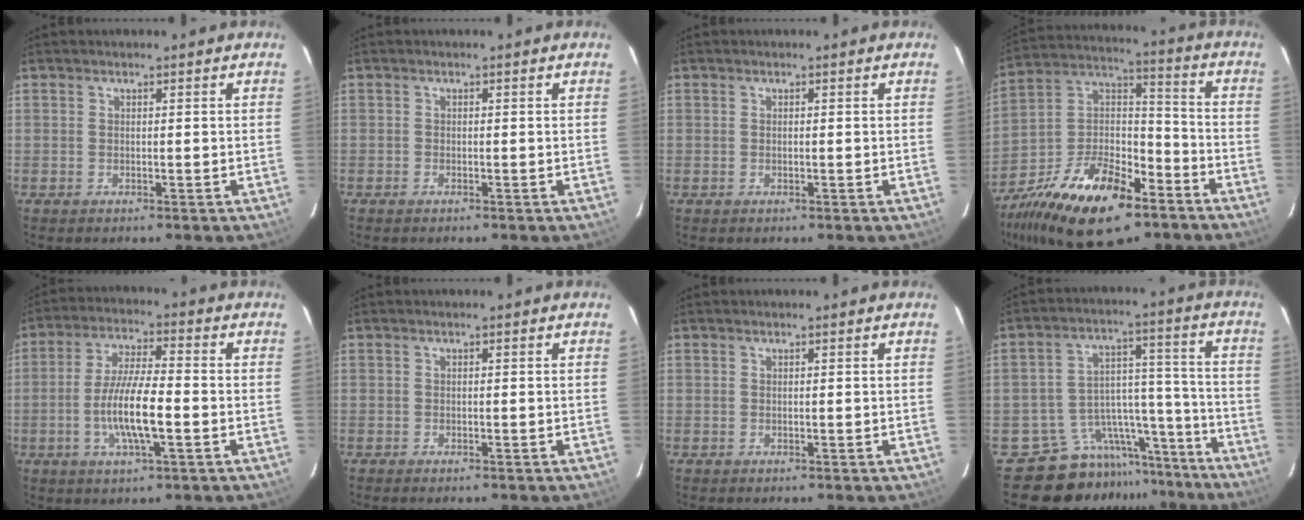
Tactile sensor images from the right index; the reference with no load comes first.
{"total": 0.5, "force": [-0.4, 0.2, 0.2], "torque": [-0.003, 0.000, -0.011]}
{"total": 0.0}
{"total": 22.9, "force": [-13.3, 10.7, 15.2], "torque": [-0.302, 0.002, -0.228]}
{"total": 10.0, "force": [-2.7, 1.8, 9.4], "torque": [-0.184, -0.004, -0.050]}
{"total": 0.7, "force": [-0.6, 0.3, 0.2], "torque": [-0.007, -0.002, -0.012]}
{"total": 0.0}
{"total": 14.7, "force": [-13.2, 6.3, 0.1], "torque": [0.005, 0.080, -0.196]}